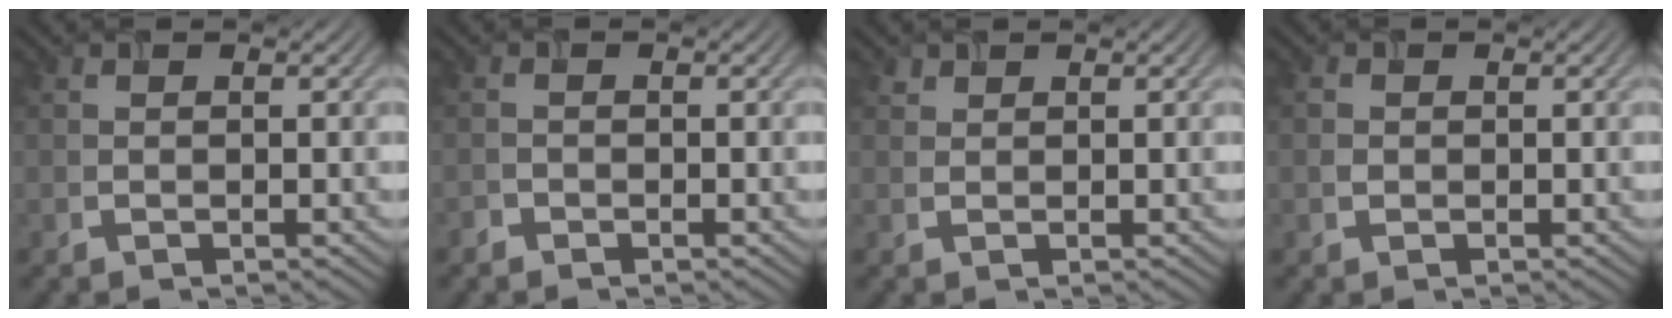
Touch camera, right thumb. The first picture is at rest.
{"total": 0.8, "force": [-0.7, 0.4, 0.1], "torque": [-0.002, -0.001, -0.016]}
{"total": 0.8, "force": [0.6, 0.4, 0.1], "torque": [-0.004, -0.001, 0.014]}
{"total": 0.9, "force": [0.0, 0.8, 0.3], "torque": [-0.007, -0.001, -0.004]}